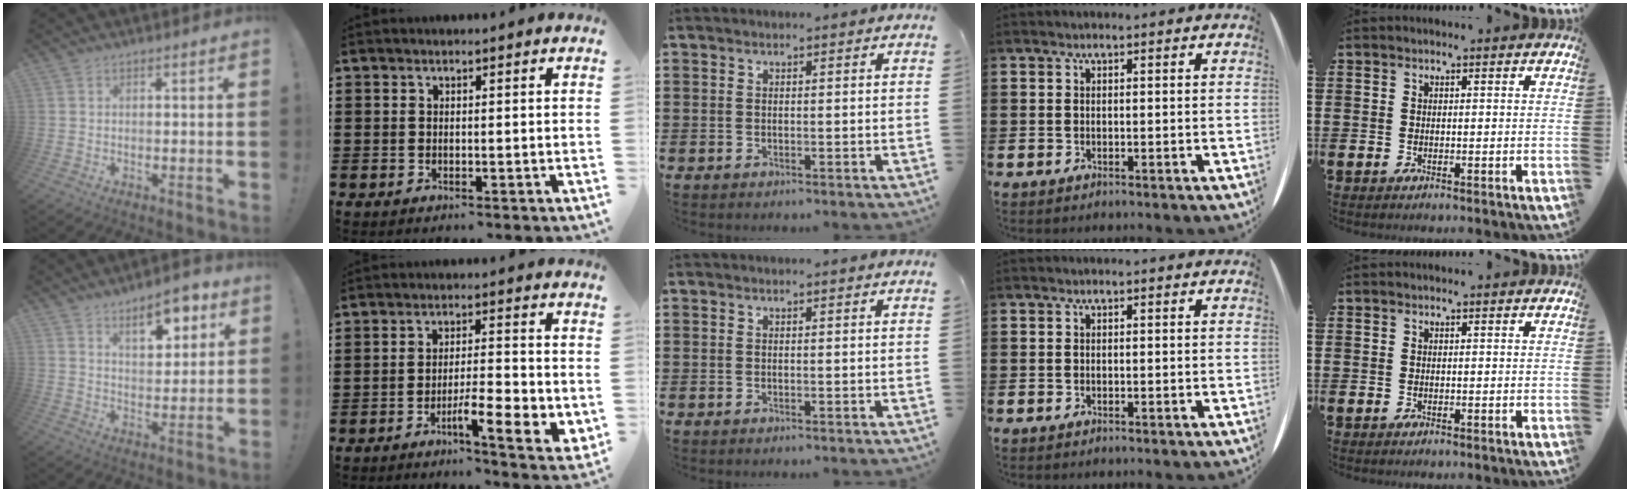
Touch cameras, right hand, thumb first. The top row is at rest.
{"thumb": {"total": 10.2, "force": [6.2, 4.6, 6.7], "torque": [-0.081, -0.031, 0.106]}, "index": {"total": 7.0, "force": [-3.0, 1.6, 6.1], "torque": [-0.097, 0.001, -0.048]}}